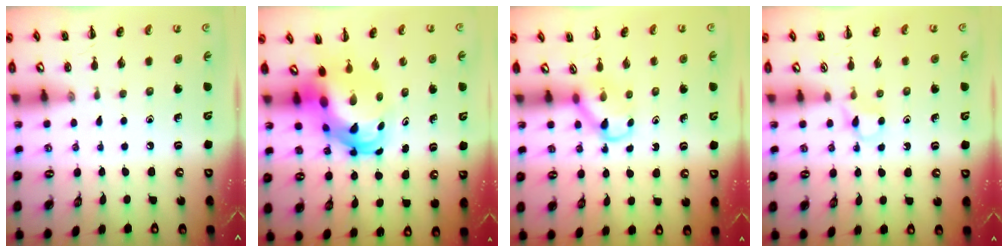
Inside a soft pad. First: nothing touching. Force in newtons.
{"total": 7.4, "press": 7.0, "slide": 2.2}
{"total": 3.5, "press": 3.2, "slide": 1.5}
{"total": 3.7, "press": 3.5, "slide": 1.3}